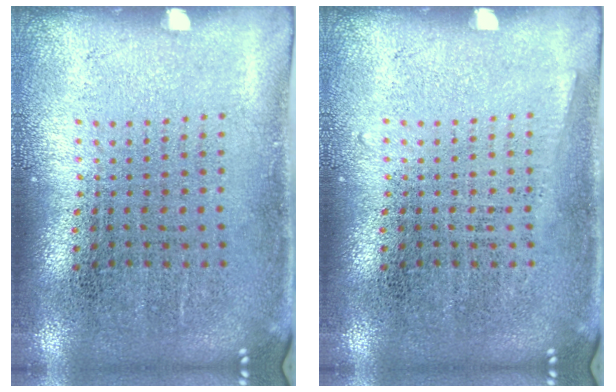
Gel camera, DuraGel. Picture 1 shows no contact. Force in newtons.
{"total": 0.5, "press": 0.5, "slide": 0.1}